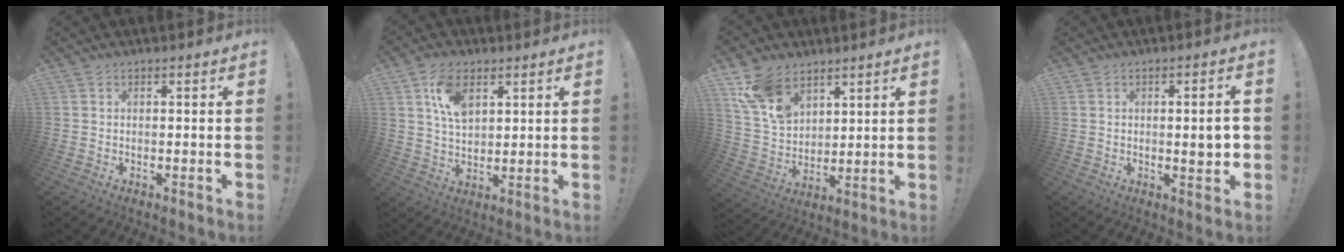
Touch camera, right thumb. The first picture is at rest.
{"total": 9.8, "force": [4.6, 6.0, 6.3], "torque": [-0.107, -0.008, 0.087]}
{"total": 12.6, "force": [8.2, 7.9, 5.4], "torque": [-0.112, -0.037, 0.167]}
{"total": 5.3, "force": [0.0, 1.0, 5.2], "torque": [-0.067, -0.007, -0.003]}